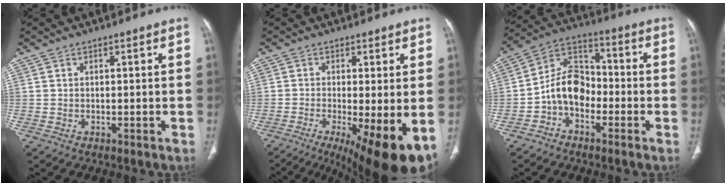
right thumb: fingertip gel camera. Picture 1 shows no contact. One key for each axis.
{"total": 13.4, "fx": -4.7, "fy": 3.2, "fz": 12.1, "tx": -0.157, "ty": -0.020, "tz": -0.063}
{"total": 10.4, "fx": -3.1, "fy": 7.4, "fz": 6.5, "tx": -0.098, "ty": 0.046, "tz": -0.070}